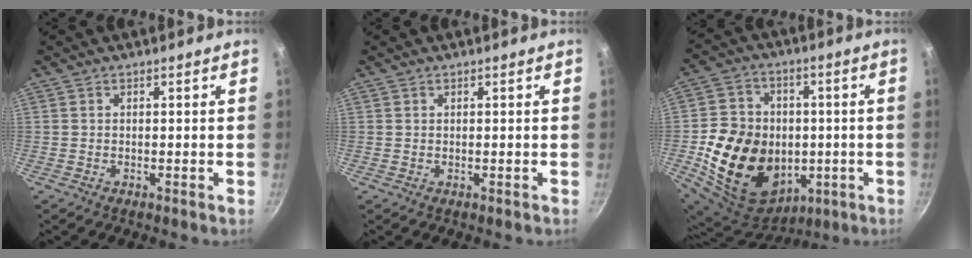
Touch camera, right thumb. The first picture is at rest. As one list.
[{"total": 0.0}, {"total": 22.1, "force": [-2.4, 17.6, 13.1], "torque": [-0.219, 0.016, -0.023]}]